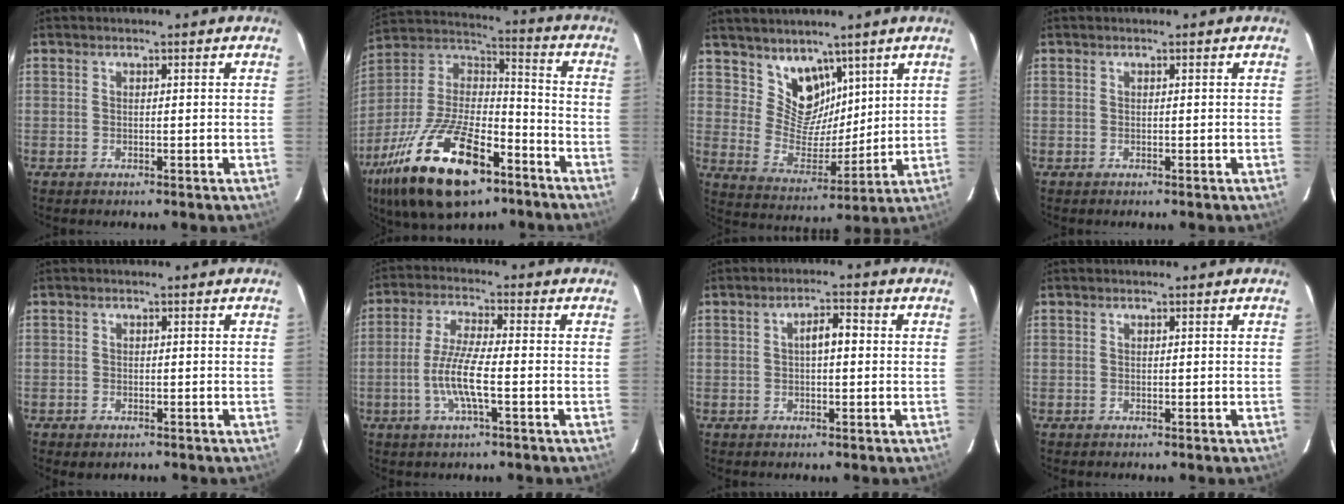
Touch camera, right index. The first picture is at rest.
{"total": 26.3, "force": [-15.1, 11.4, 18.2], "torque": [-0.366, -0.017, -0.257]}
{"total": 10.9, "force": [7.4, 7.0, 4.0], "torque": [-0.067, -0.006, 0.151]}
{"total": 0.0}
{"total": 1.5, "force": [-0.8, 1.1, 0.6], "torque": [-0.011, -0.003, -0.012]}
{"total": 8.2, "force": [-2.4, 0.9, 7.7], "torque": [-0.157, -0.004, -0.048]}
{"total": 3.4, "force": [0.3, 1.3, 3.2], "torque": [-0.054, 0.012, 0.004]}
{"total": 0.0}